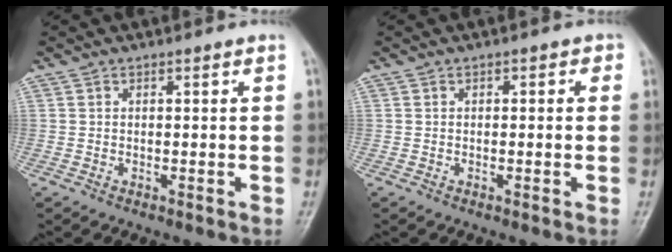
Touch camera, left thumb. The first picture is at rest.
{"total": 1.8, "force": [0.2, 1.2, 1.3], "torque": [0.001, 0.005, -0.008]}